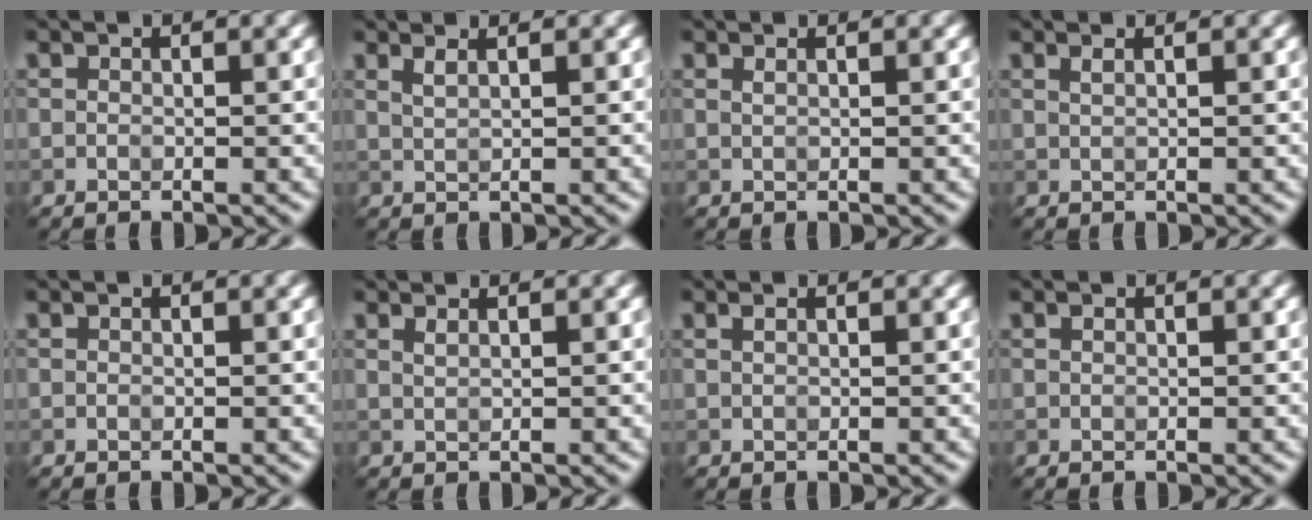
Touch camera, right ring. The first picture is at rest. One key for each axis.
{"total": 1.9, "fx": 1.2, "fy": 0.8, "fz": 1.3, "tx": -0.013, "ty": 0.002, "tz": 0.005}
{"total": 0.8, "fx": 0.5, "fy": 0.3, "fz": 0.5, "tx": -0.005, "ty": -0.002, "tz": 0.002}
{"total": 1.2, "fx": 0.7, "fy": 0.5, "fz": 0.8, "tx": -0.008, "ty": 0.001, "tz": 0.001}
{"total": 0.0}
{"total": 1.2, "fx": 0.8, "fy": 0.4, "fz": 0.7, "tx": -0.008, "ty": 0.001, "tz": 0.004}
{"total": 0.8, "fx": 0.4, "fy": 0.3, "fz": 0.6, "tx": -0.007, "ty": 0.001, "tz": 0.003}
{"total": 0.0}